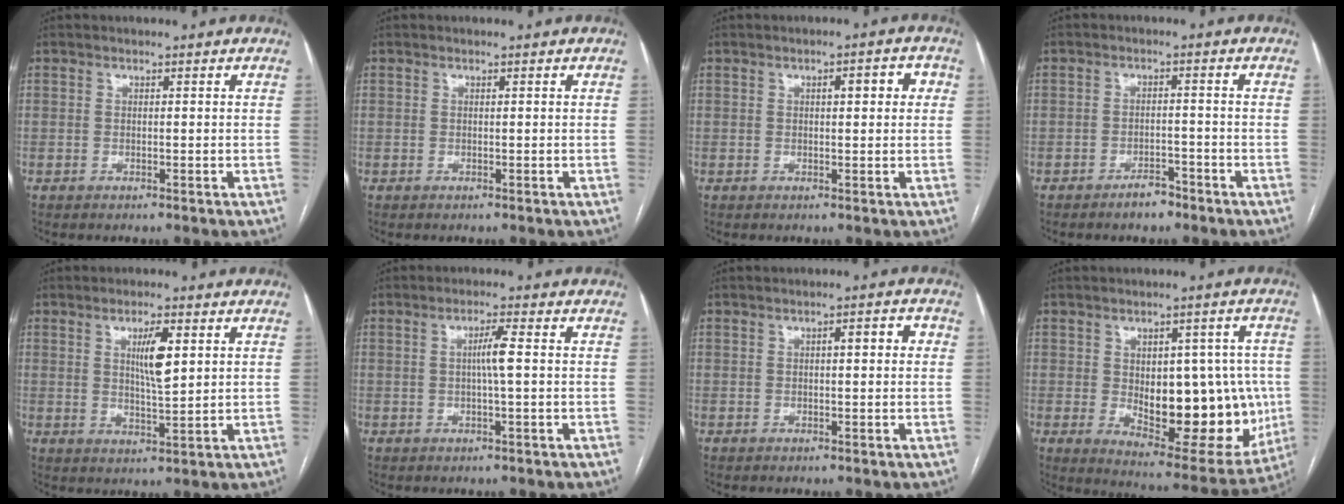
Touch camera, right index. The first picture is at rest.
{"total": 0.0}
{"total": 3.6, "force": [0.9, 1.1, 3.3], "torque": [-0.044, 0.014, 0.010]}
{"total": 3.0, "force": [-2.4, 1.2, 1.3], "torque": [-0.020, 0.004, -0.036]}
{"total": 5.5, "force": [1.9, 0.8, 5.1], "torque": [-0.092, -0.003, 0.036]}
{"total": 3.2, "force": [0.2, -0.3, 3.2], "torque": [-0.059, 0.002, 0.005]}
{"total": 2.9, "force": [0.4, 0.8, 2.7], "torque": [-0.037, 0.014, 0.004]}
{"total": 18.0, "force": [-1.3, 8.4, 15.9], "torque": [-0.218, 0.001, 0.011]}